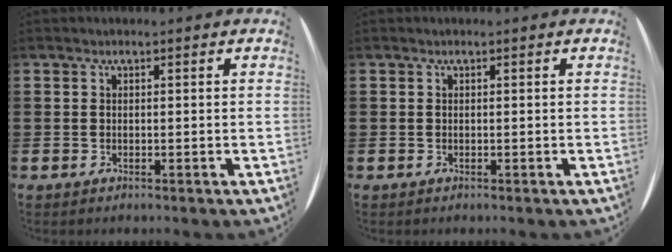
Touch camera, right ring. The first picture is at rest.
{"total": 0.0}